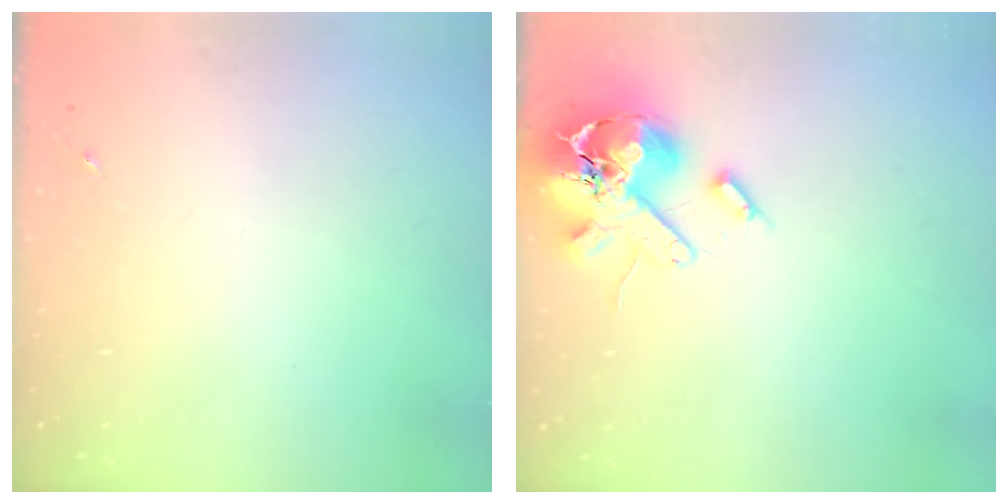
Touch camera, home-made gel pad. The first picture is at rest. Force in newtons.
{"total": 16.0, "press": 15.8, "slide": 2.6}